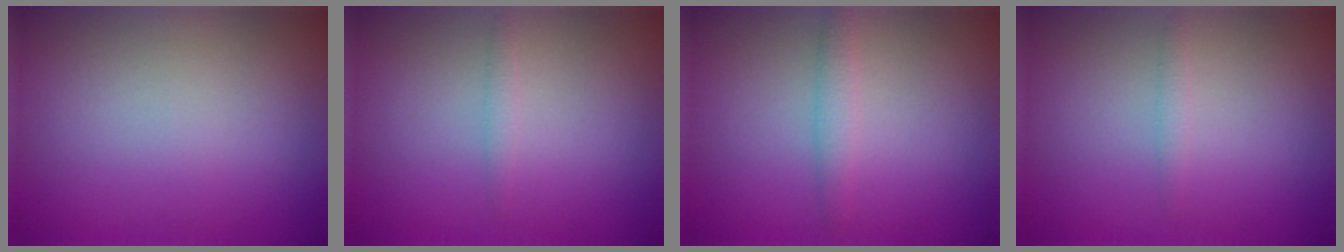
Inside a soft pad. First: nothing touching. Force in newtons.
{"total": 0.8, "press": 0.8, "slide": 0.0}
{"total": 1.6, "press": 1.6, "slide": 0.0}
{"total": 0.8, "press": 0.8, "slide": 0.0}